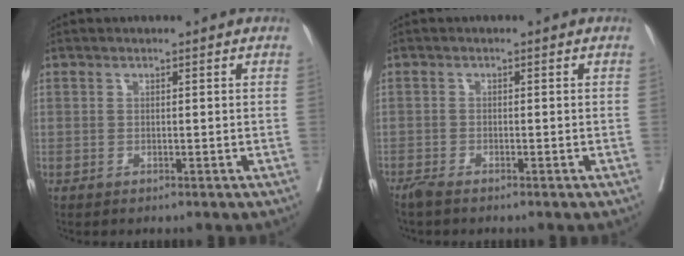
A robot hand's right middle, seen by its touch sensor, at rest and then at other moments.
{"total": 1.7, "force": [-1.5, 0.1, 0.8], "torque": [-0.020, -0.005, -0.031]}